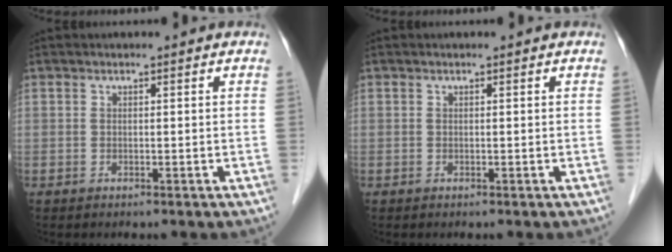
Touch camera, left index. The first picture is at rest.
{"total": 0.0}